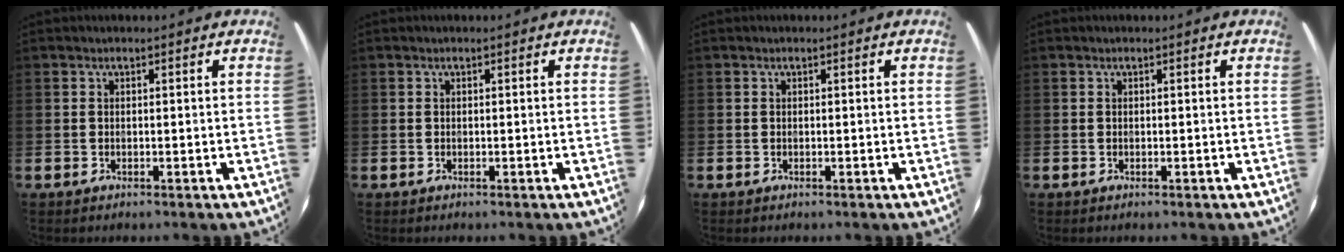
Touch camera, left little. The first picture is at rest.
{"total": 0.0}
{"total": 0.0}
{"total": 0.0}